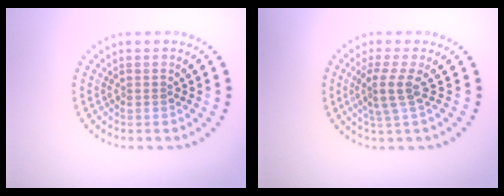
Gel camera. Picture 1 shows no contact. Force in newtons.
{"total": 2.7, "press": 1.9, "slide": 1.9}